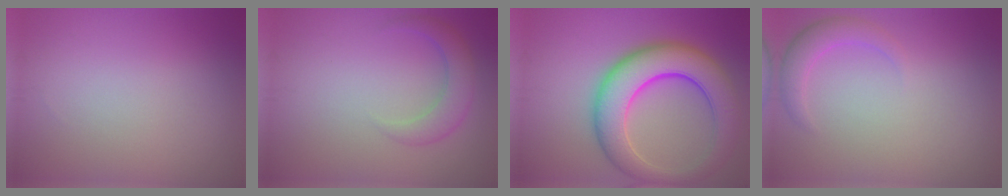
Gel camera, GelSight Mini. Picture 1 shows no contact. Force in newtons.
{"total": 2.9, "press": 2.9, "slide": 0.2}
{"total": 9.7, "press": 9.7, "slide": 0.2}
{"total": 2.4, "press": 2.4, "slide": 0.1}